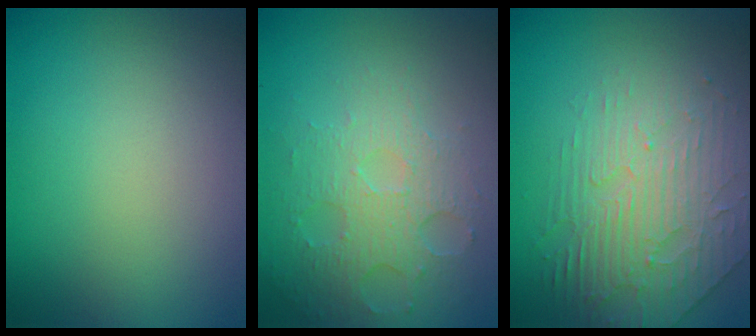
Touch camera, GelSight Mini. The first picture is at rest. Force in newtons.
{"total": 5.1, "press": 3.5, "slide": 3.7}
{"total": 4.0, "press": 3.6, "slide": 1.6}